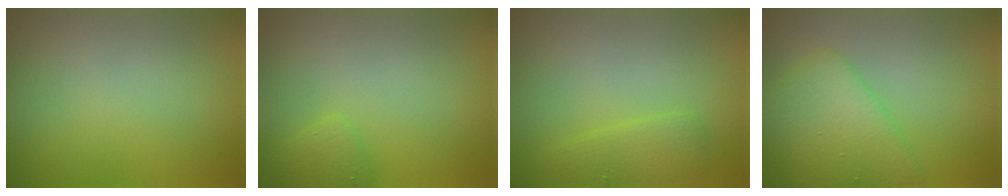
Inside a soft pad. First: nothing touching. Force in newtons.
{"total": 1.3, "press": 1.3, "slide": 0.1}
{"total": 2.1, "press": 2.1, "slide": 0.2}
{"total": 5.4, "press": 5.4, "slide": 0.2}